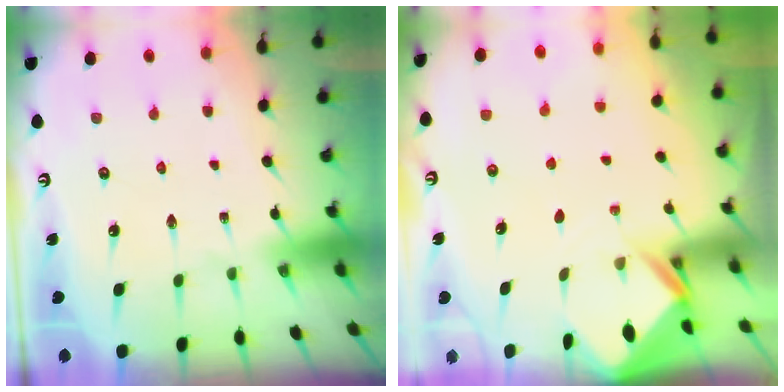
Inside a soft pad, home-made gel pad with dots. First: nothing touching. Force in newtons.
{"total": 2.9, "press": 2.9, "slide": 0.2}